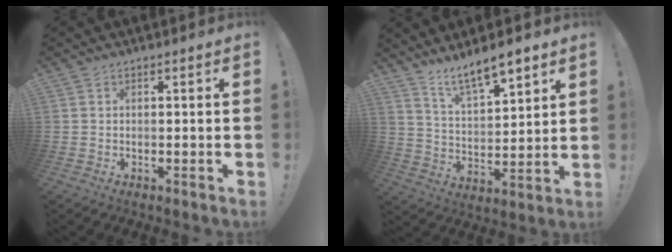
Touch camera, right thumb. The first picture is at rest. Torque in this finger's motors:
{"motor_torque": [-0.01, 0.12, 0.18, 0.16, 0.03]}